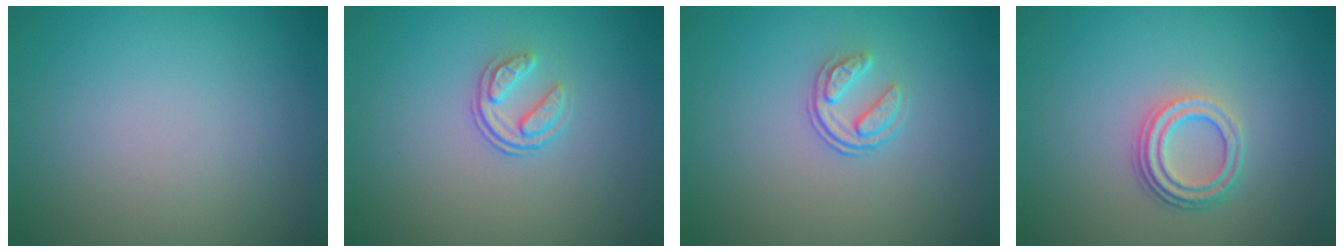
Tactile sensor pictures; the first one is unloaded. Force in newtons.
{"total": 1.9, "press": 1.3, "slide": 1.4}
{"total": 1.9, "press": 1.3, "slide": 1.4}
{"total": 3.3, "press": 2.4, "slide": 2.3}